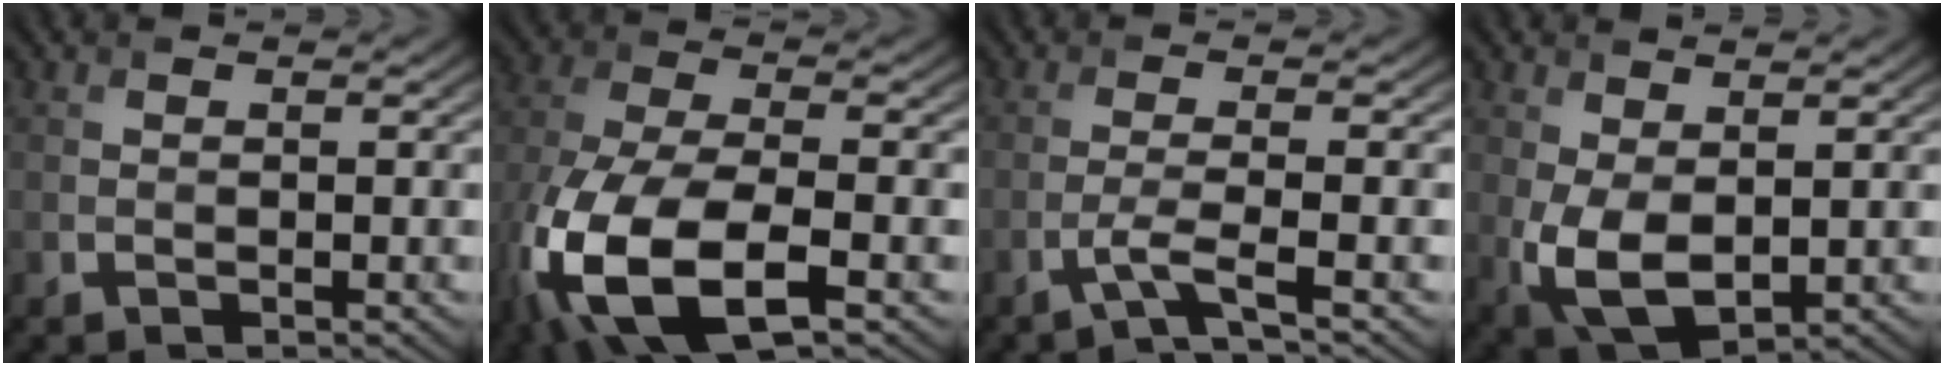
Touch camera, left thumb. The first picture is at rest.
{"total": 14.8, "force": [-6.6, 6.3, 11.7], "torque": [-0.287, -0.038, -0.131]}
{"total": 2.9, "force": [-1.6, 0.1, 2.4], "torque": [-0.041, 0.008, -0.050]}
{"total": 5.9, "force": [0.2, 3.4, 4.9], "torque": [-0.121, -0.007, 0.010]}